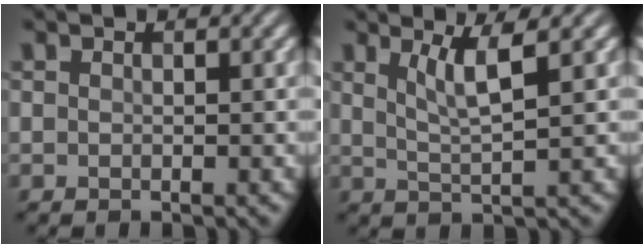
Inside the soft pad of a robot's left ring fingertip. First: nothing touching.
{"total": 3.3, "force": [1.4, 0.6, 2.9], "torque": [-0.051, -0.003, 0.031]}